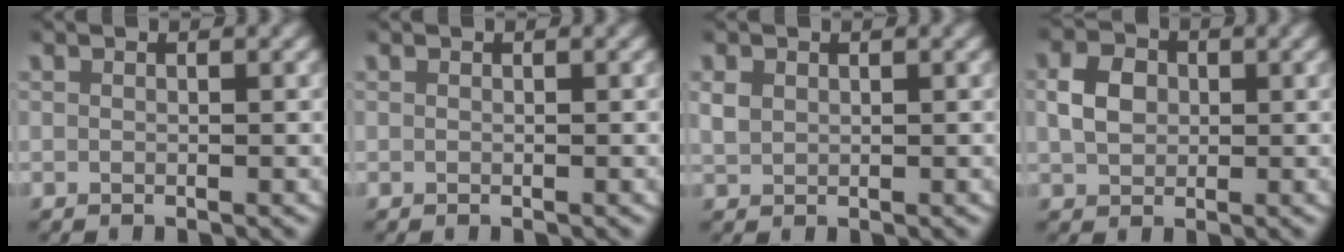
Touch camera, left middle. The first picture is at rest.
{"total": 0.0}
{"total": 1.7, "force": [0.5, 1.4, 0.8], "torque": [-0.024, -0.001, 0.017]}
{"total": 3.4, "force": [0.3, 2.8, 2.0], "torque": [-0.032, 0.002, 0.010]}